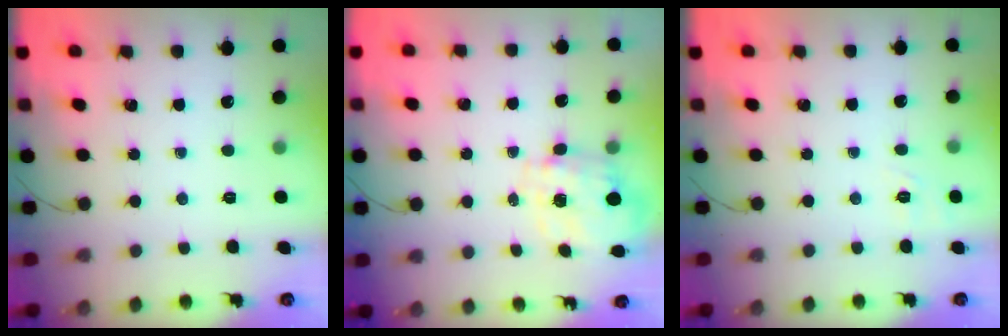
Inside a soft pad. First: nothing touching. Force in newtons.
{"total": 2.8, "press": 2.6, "slide": 1.2}
{"total": 1.9, "press": 0.0, "slide": 1.9}